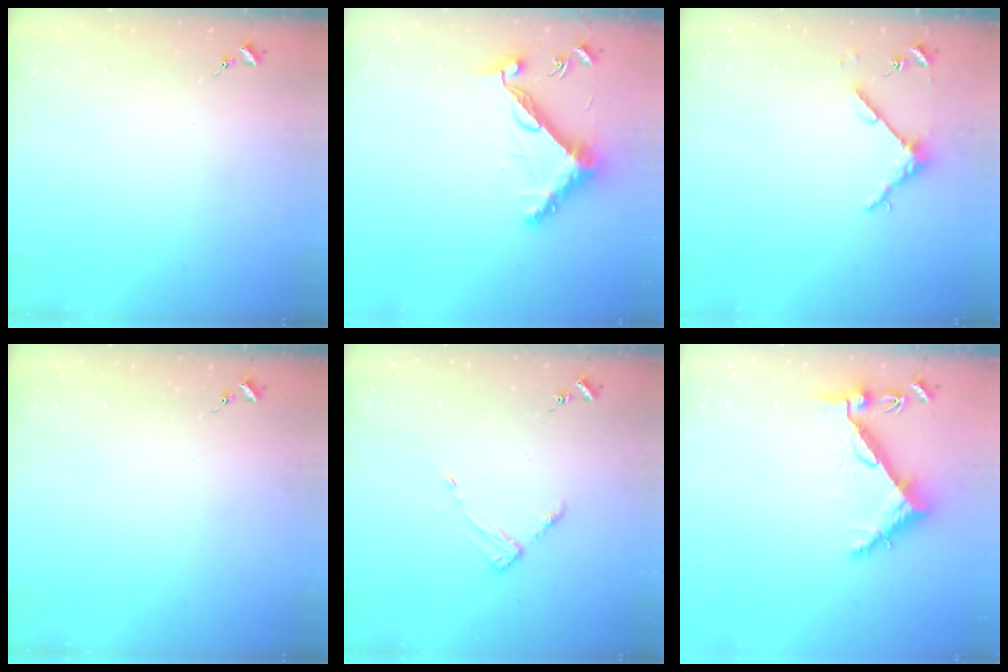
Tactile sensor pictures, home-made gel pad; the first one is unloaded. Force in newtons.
{"total": 11.1, "press": 11.0, "slide": 0.7}
{"total": 4.5, "press": 4.5, "slide": 0.5}
{"total": 0.0}
{"total": 4.9, "press": 4.8, "slide": 0.6}
{"total": 6.3, "press": 6.2, "slide": 0.7}